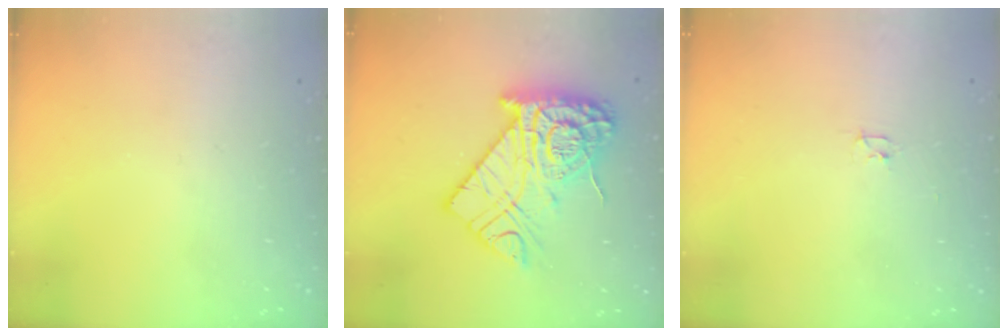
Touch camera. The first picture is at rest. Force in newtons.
{"total": 20.4, "press": 20.3, "slide": 1.4}
{"total": 2.4, "press": 2.3, "slide": 0.4}